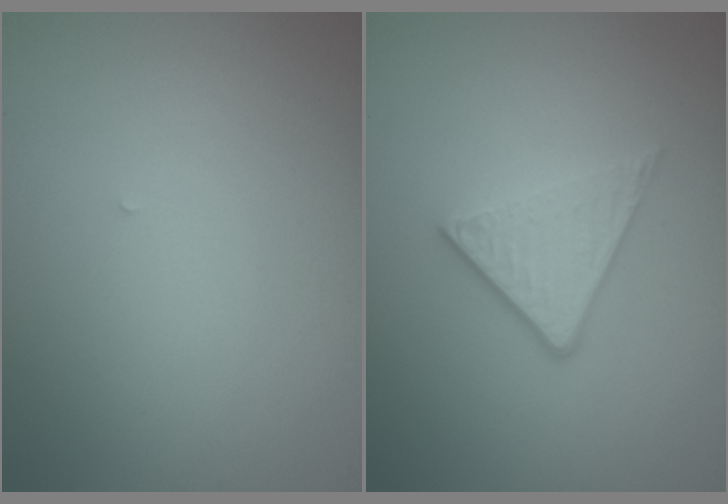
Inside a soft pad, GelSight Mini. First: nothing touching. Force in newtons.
{"total": 3.6, "press": 2.4, "slide": 2.7}